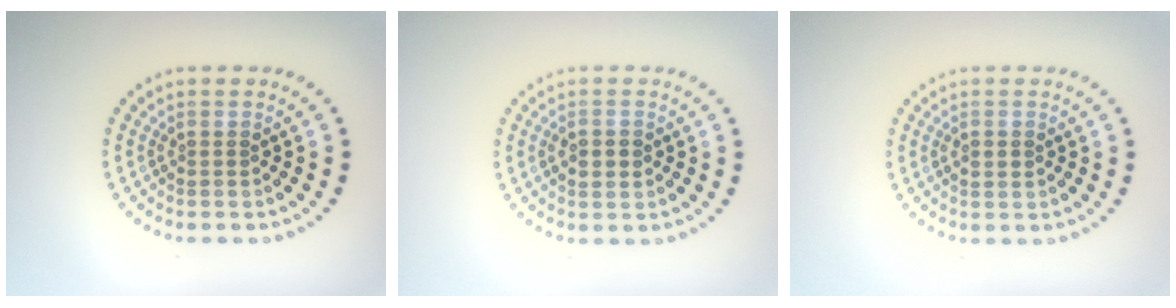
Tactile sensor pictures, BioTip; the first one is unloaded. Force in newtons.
{"total": 2.3, "press": 2.3, "slide": 0.0}
{"total": 1.5, "press": 1.4, "slide": 0.2}